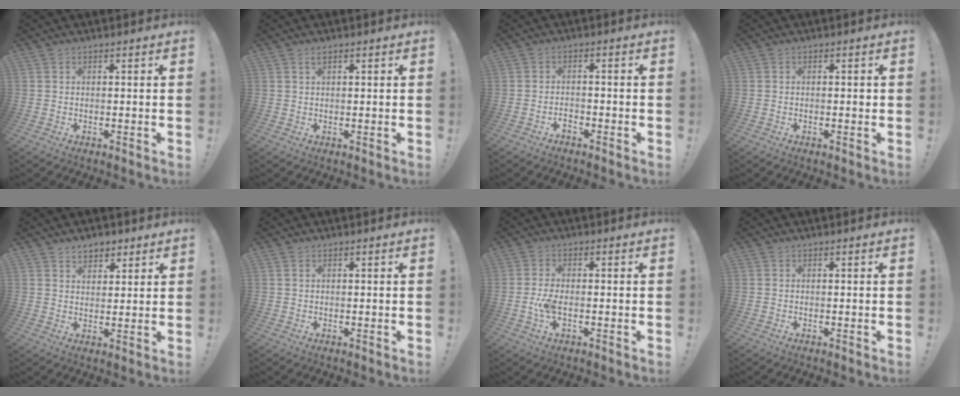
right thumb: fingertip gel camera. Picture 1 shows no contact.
{"total": 1.2, "force": [0.7, 0.5, 0.9], "torque": [-0.015, 0.000, 0.011]}
{"total": 1.9, "force": [-1.7, 0.6, 0.5], "torque": [-0.008, 0.001, -0.031]}
{"total": 0.6, "force": [-0.1, 0.4, 0.3], "torque": [-0.008, 0.004, -0.002]}
{"total": 4.8, "force": [3.4, 3.2, 1.1], "torque": [-0.010, -0.019, 0.062]}
{"total": 0.8, "force": [0.4, 0.6, 0.2], "torque": [-0.002, 0.002, 0.007]}
{"total": 4.8, "force": [-1.5, 2.2, 4.0], "torque": [-0.094, -0.001, -0.028]}
{"total": 0.0}